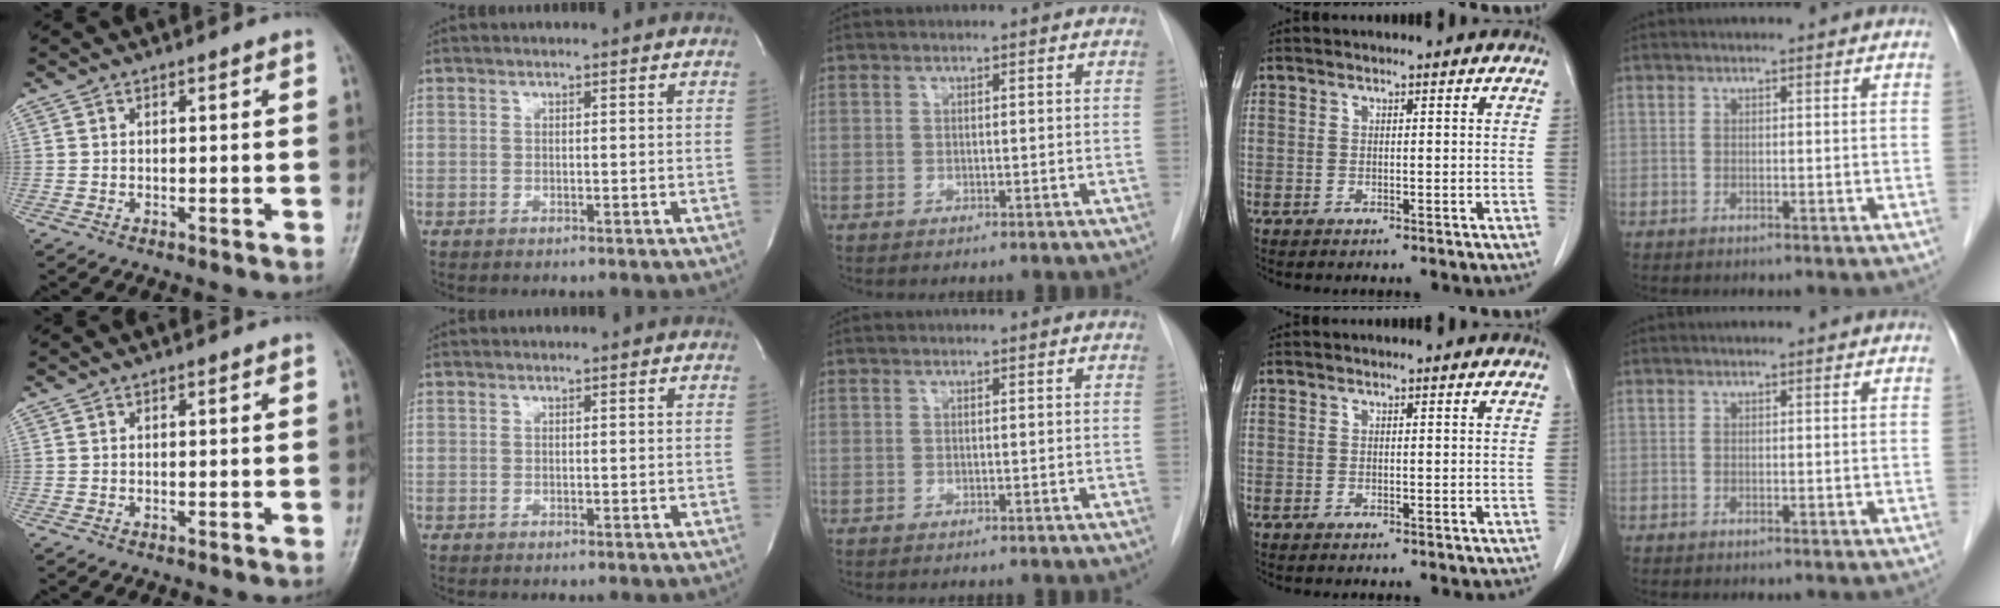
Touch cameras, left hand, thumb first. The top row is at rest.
{}